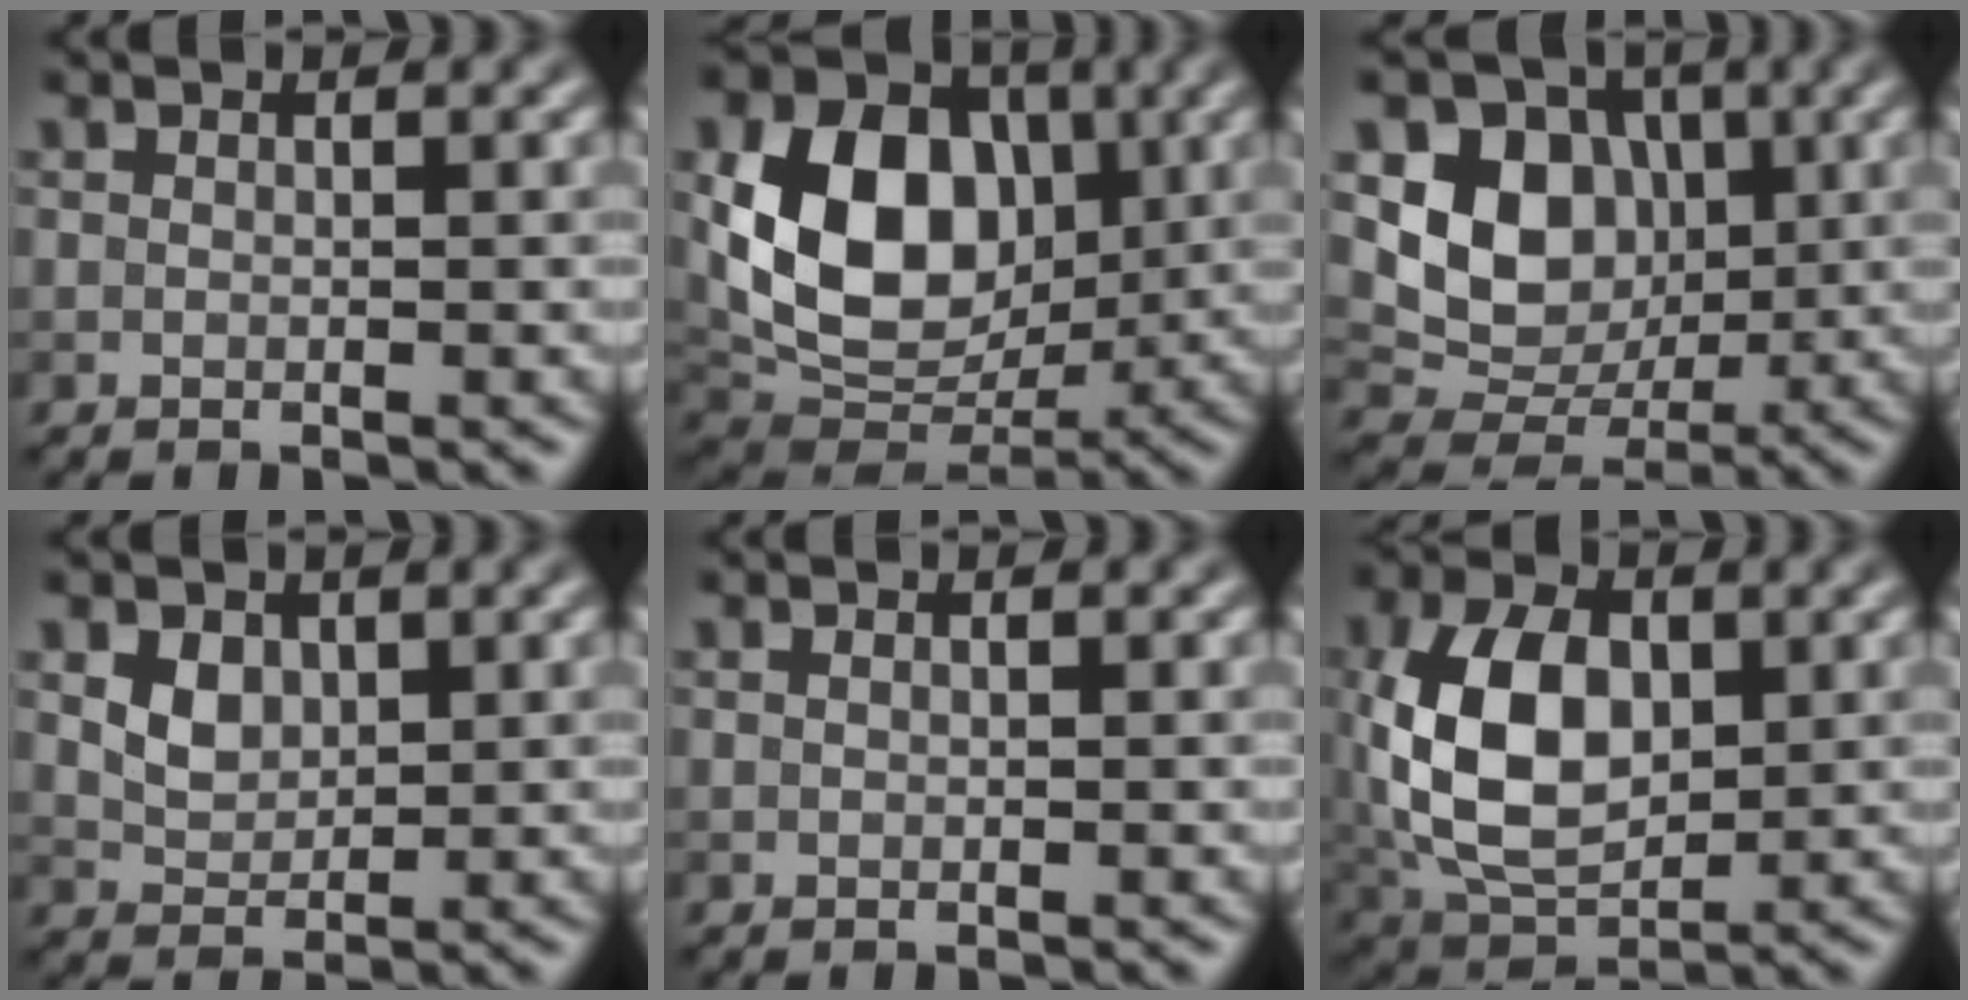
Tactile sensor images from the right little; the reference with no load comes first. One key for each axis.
{"total": 10.6, "fx": 1.5, "fy": 7.9, "fz": 6.9, "tx": -0.136, "ty": -0.006, "tz": 0.029}
{"total": 7.4, "fx": 1.3, "fy": 6.2, "fz": 3.8, "tx": -0.061, "ty": -0.011, "tz": 0.019}
{"total": 2.2, "fx": 0.9, "fy": 1.6, "fz": 1.1, "tx": -0.027, "ty": -0.003, "tz": 0.019}
{"total": 0.0}
{"total": 9.4, "fx": 0.7, "fy": 6.0, "fz": 7.3, "tx": -0.162, "ty": 0.001, "tz": 0.013}